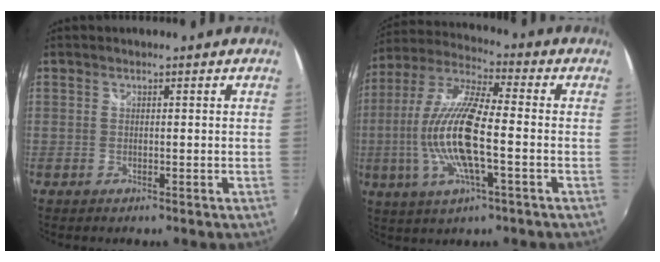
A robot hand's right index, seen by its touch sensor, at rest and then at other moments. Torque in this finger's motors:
{"motor_torque": [2.14, 0.00, 1.05, 0.21]}